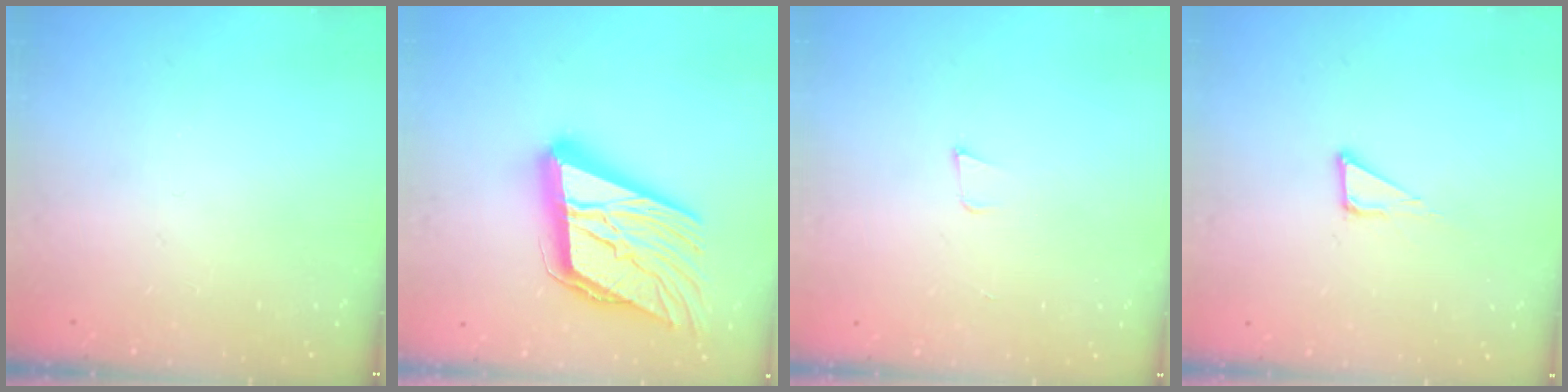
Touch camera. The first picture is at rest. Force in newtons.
{"total": 27.8, "press": 27.3, "slide": 5.1}
{"total": 3.4, "press": 2.1, "slide": 2.7}
{"total": 1.9, "press": 1.9, "slide": 0.1}